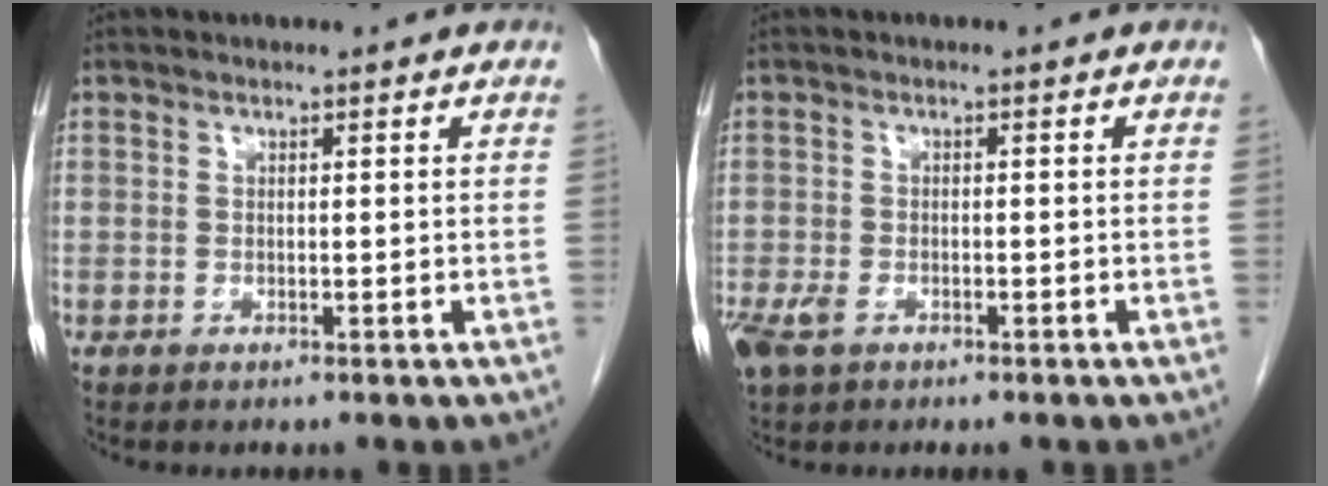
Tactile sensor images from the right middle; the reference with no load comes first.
{"total": 4.0, "force": [-2.2, 2.3, 2.4], "torque": [-0.053, -0.005, -0.036]}